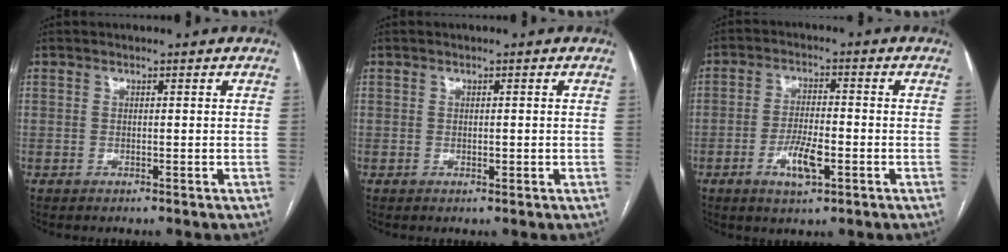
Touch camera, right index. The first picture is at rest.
{"total": 0.9, "force": [-0.1, 0.4, 0.8], "torque": [-0.012, -0.001, 0.001]}
{"total": 6.2, "force": [-2.4, 1.8, 5.5], "torque": [-0.105, -0.003, -0.039]}